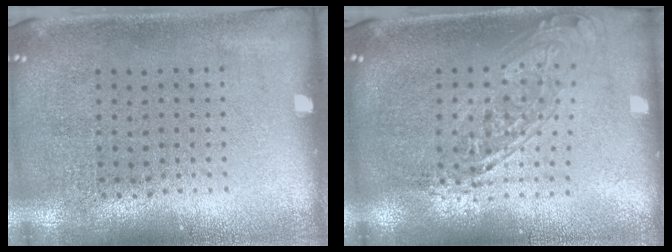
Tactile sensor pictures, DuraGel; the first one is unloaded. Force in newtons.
{"total": 1.7, "press": 1.4, "slide": 1.0}